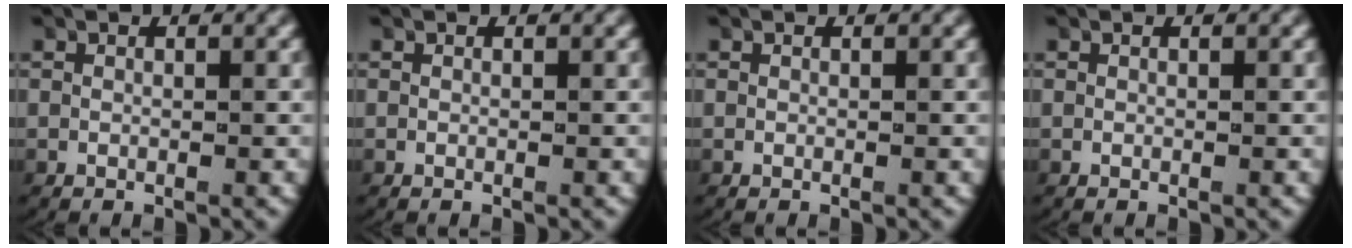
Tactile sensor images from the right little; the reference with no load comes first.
{"total": 0.0}
{"total": 0.0}
{"total": 0.0}